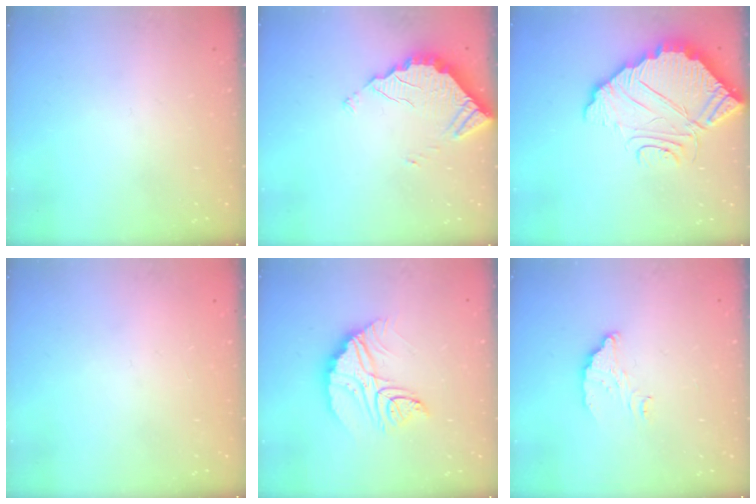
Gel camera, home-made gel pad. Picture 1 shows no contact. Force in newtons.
{"total": 3.9, "press": 3.9, "slide": 0.3}
{"total": 10.3, "press": 10.3, "slide": 0.6}
{"total": 2.2, "press": 2.2, "slide": 0.1}
{"total": 12.7, "press": 12.7, "slide": 0.9}
{"total": 4.9, "press": 4.9, "slide": 0.3}